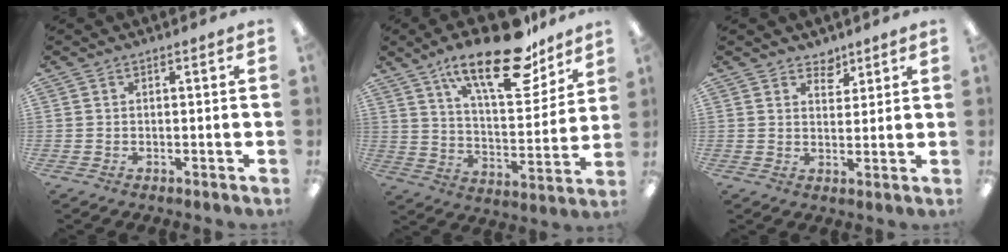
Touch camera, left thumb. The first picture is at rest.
{"total": 22.6, "force": [15.1, 8.3, 14.6], "torque": [-0.229, -0.085, 0.251]}
{"total": 3.8, "force": [3.3, 1.9, 0.3], "torque": [0.010, -0.022, 0.057]}